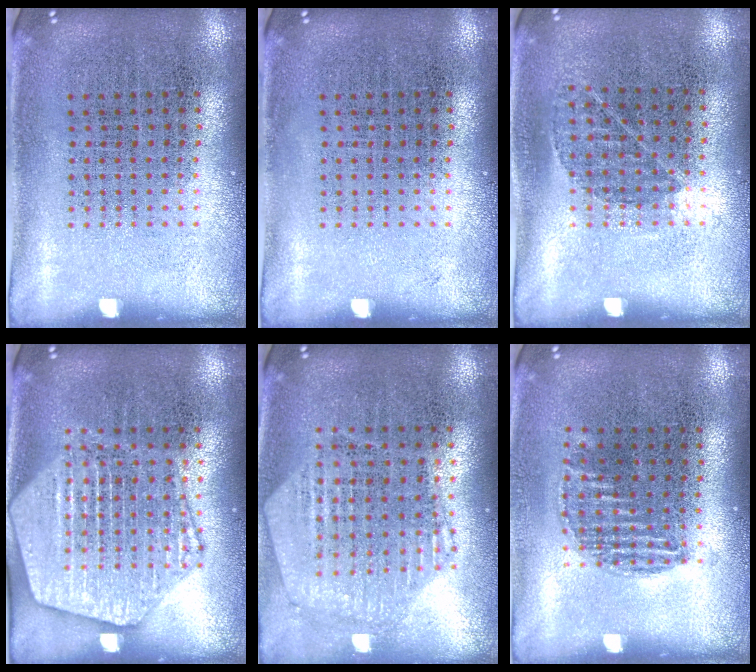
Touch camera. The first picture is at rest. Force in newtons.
{"total": 0.0}
{"total": 0.8, "press": 0.6, "slide": 0.5}
{"total": 2.5, "press": 2.5, "slide": 0.2}
{"total": 1.0, "press": 1.0, "slide": 0.2}
{"total": 0.9, "press": 0.7, "slide": 0.5}